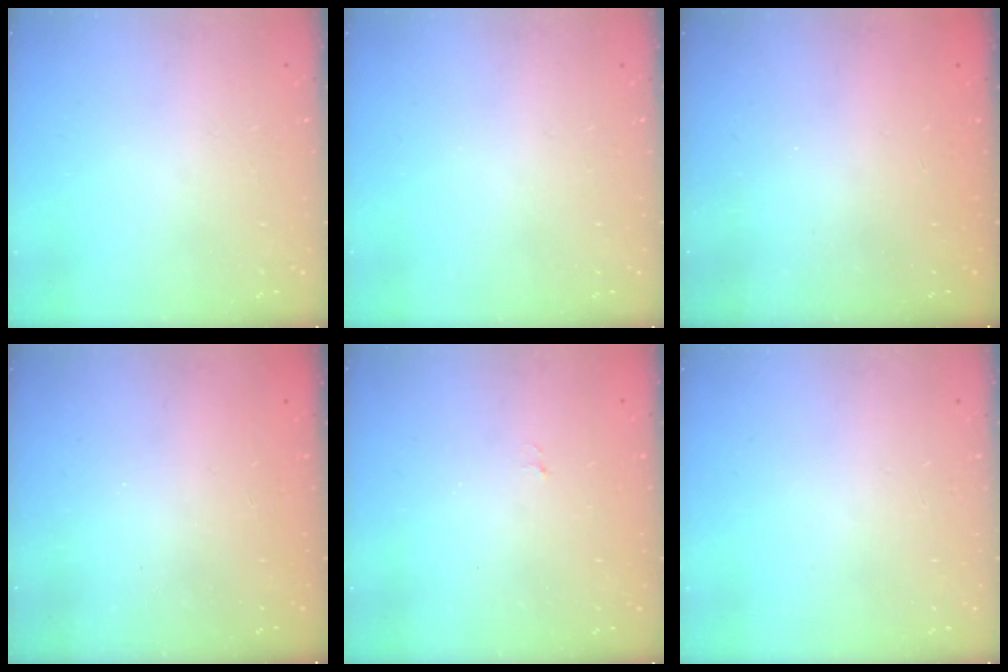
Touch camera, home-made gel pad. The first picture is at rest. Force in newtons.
{"total": 0.0}
{"total": 2.3, "press": 2.2, "slide": 0.7}
{"total": 2.2, "press": 2.1, "slide": 0.7}
{"total": 2.8, "press": 2.6, "slide": 0.8}
{"total": 0.0}